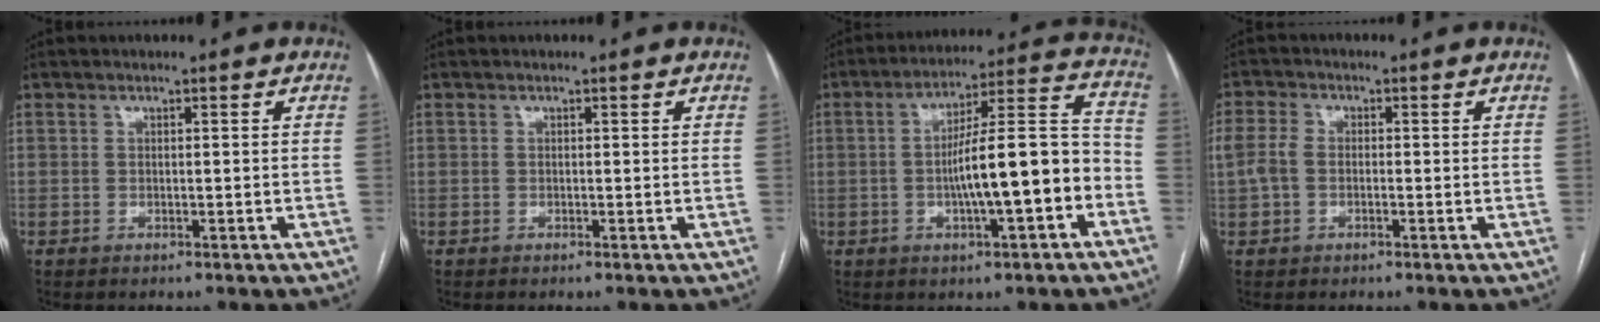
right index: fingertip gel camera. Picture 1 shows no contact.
{"total": 0.0}
{"total": 13.9, "force": [-3.5, 2.1, 13.3], "torque": [-0.209, 0.028, -0.052]}
{"total": 3.4, "force": [-0.2, 2.4, 2.4], "torque": [-0.072, 0.014, -0.008]}